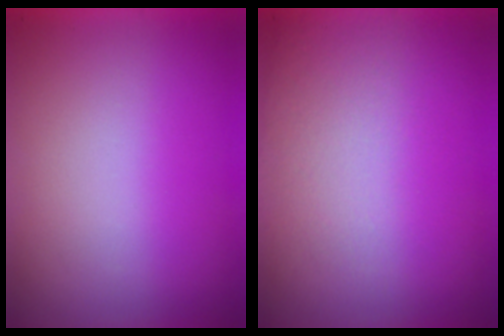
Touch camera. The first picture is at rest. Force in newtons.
{"total": 3.2}